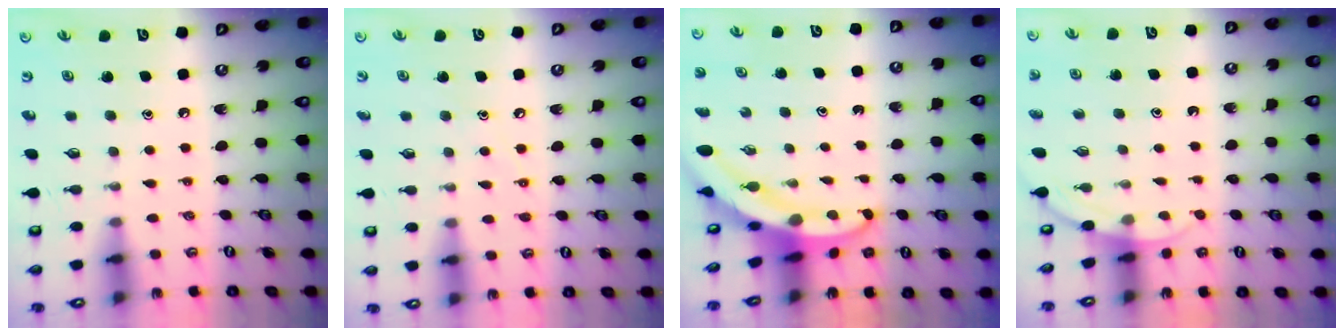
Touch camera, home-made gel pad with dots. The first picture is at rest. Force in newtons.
{"total": 4.9, "press": 4.9, "slide": 0.2}
{"total": 4.6, "press": 4.6, "slide": 0.4}
{"total": 3.9, "press": 3.9, "slide": 0.3}